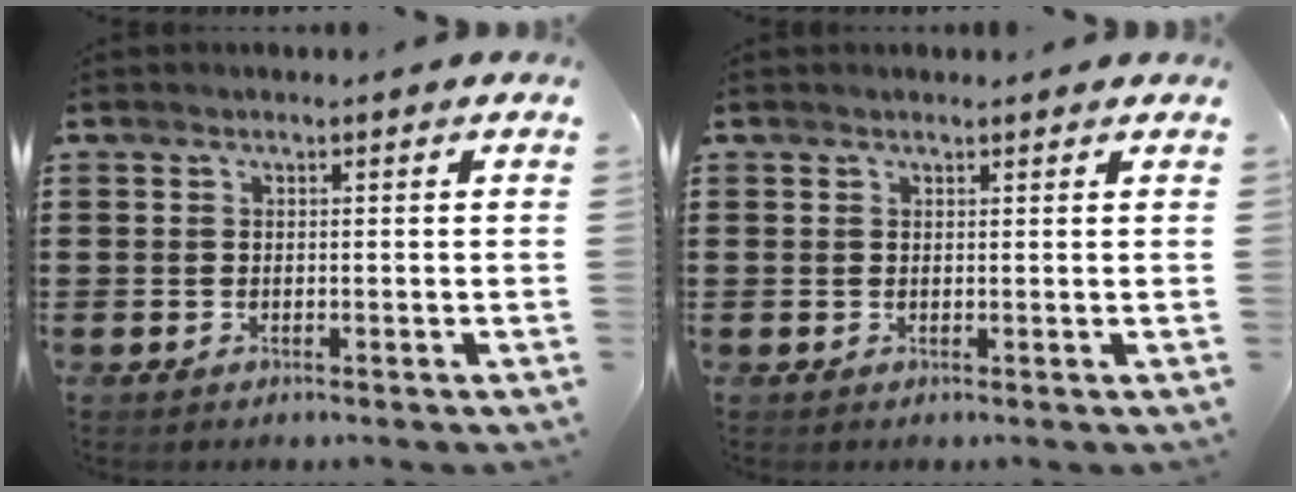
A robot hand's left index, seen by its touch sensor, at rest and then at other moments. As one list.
[{"total": 0.7, "force": [0.7, 0.2, 0.2], "torque": [-0.004, 0.000, 0.014]}]